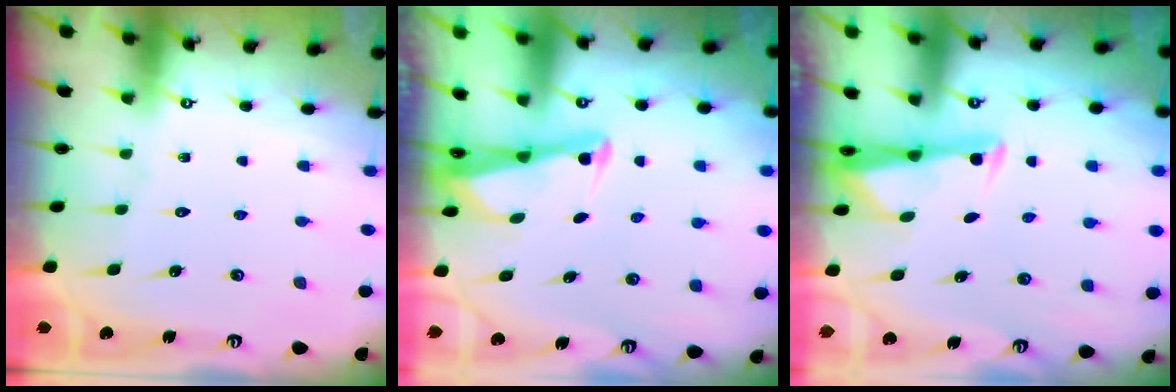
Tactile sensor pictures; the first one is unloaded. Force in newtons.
{"total": 2.5, "press": 2.5, "slide": 0.2}
{"total": 2.7, "press": 2.7, "slide": 0.4}